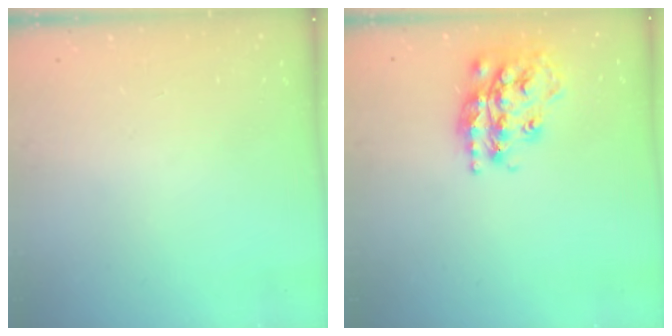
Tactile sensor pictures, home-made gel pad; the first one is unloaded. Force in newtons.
{"total": 20.0, "press": 19.9, "slide": 1.3}